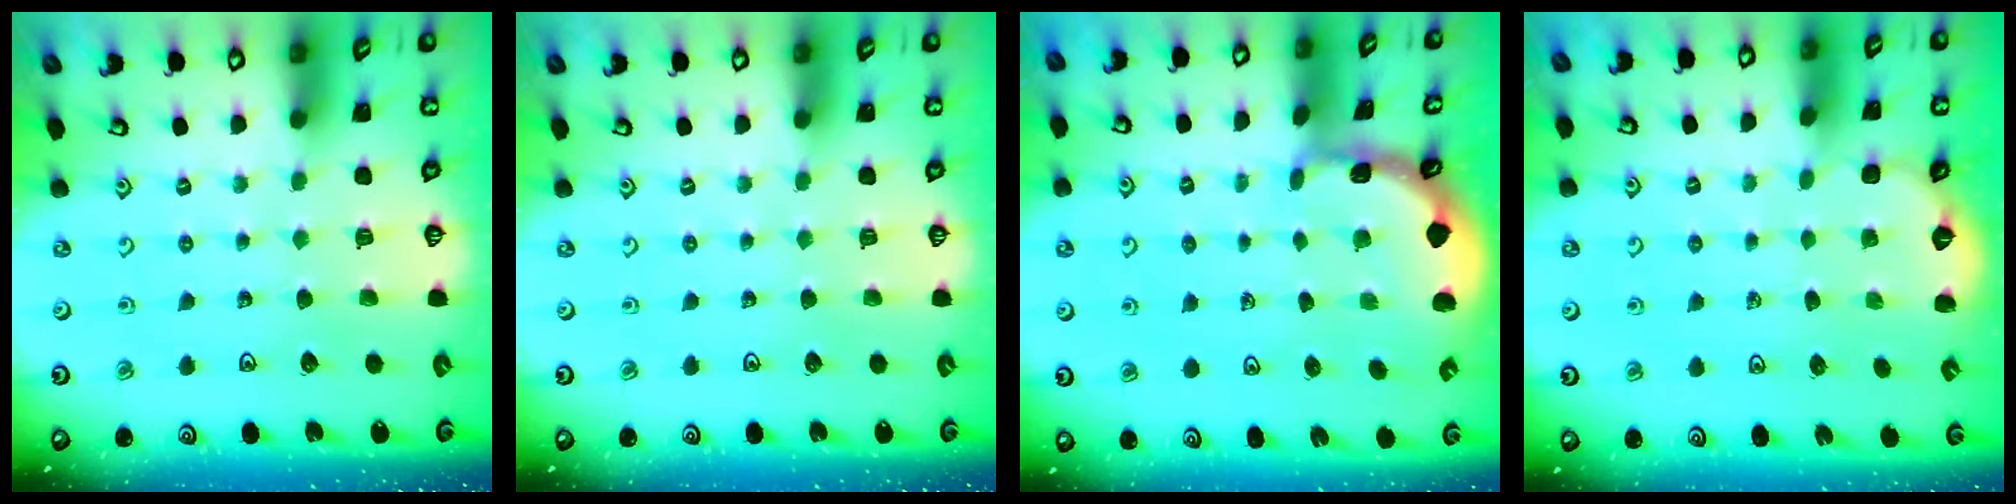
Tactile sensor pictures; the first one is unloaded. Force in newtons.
{"total": 0.0}
{"total": 1.5, "press": 1.5, "slide": 0.1}
{"total": 1.6, "press": 0.7, "slide": 1.5}